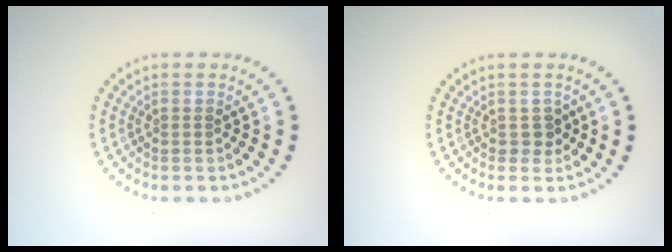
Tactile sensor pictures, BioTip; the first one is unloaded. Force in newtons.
{"total": 1.3, "press": 1.0, "slide": 0.7}